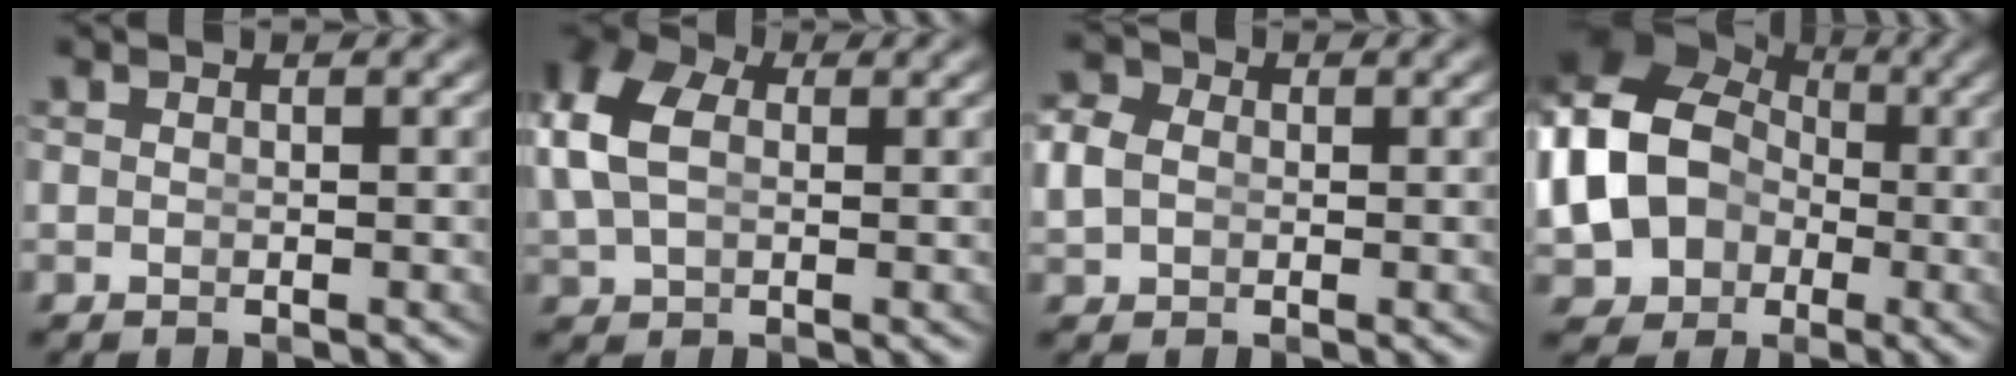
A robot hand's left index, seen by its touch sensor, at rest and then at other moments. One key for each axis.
{"total": 6.1, "fx": 1.4, "fy": 4.4, "fz": 3.9, "tx": -0.099, "ty": 0.000, "tz": 0.029}
{"total": 3.0, "fx": 0.2, "fy": 2.6, "fz": 1.4, "tx": -0.042, "ty": -0.011, "tz": 0.007}
{"total": 13.7, "fx": 0.2, "fy": 11.9, "fz": 6.8, "tx": -0.183, "ty": -0.045, "tz": 0.015}